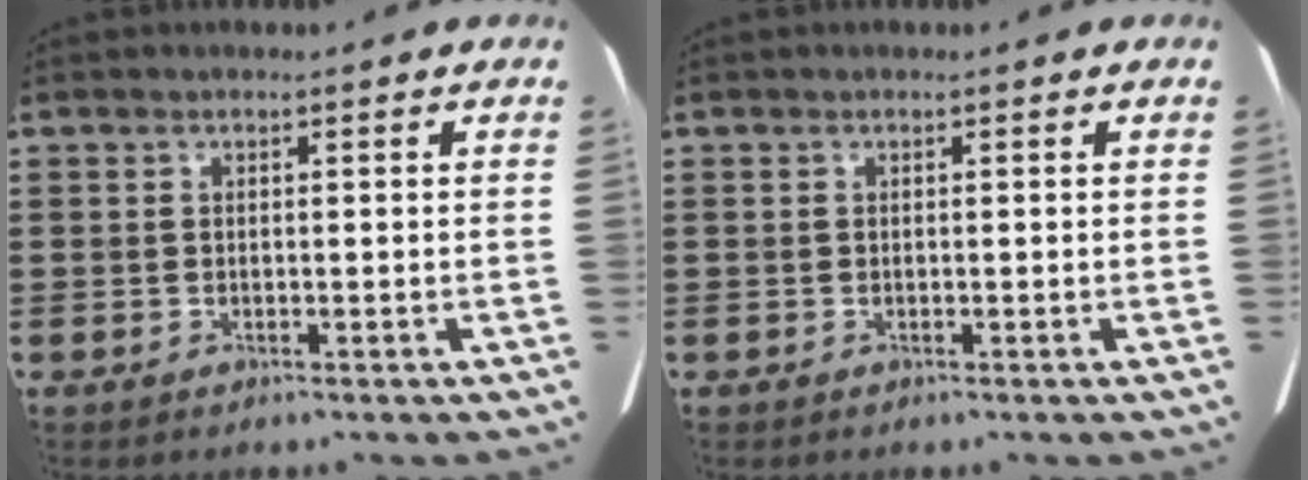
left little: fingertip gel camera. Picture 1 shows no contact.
{"total": 0.0}